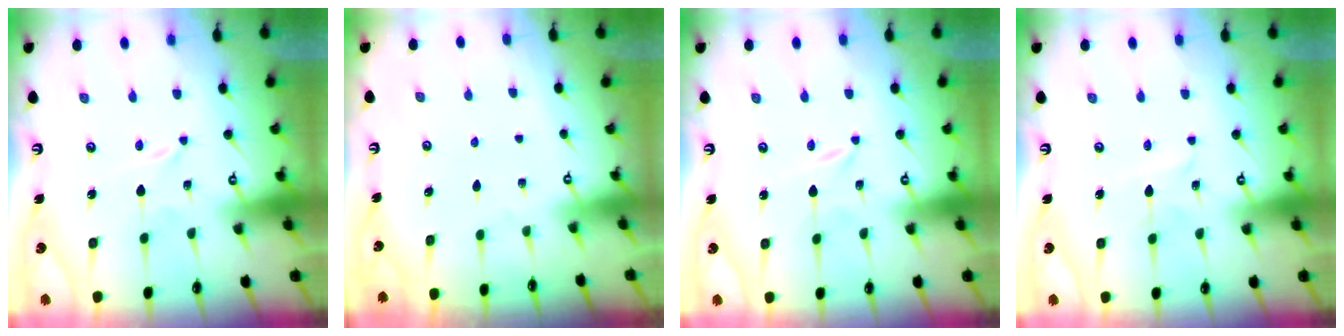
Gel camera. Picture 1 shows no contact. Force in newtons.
{"total": 0.5, "press": 0.5, "slide": 0.1}
{"total": 0.0}
{"total": 2.0, "press": 1.9, "slide": 0.2}